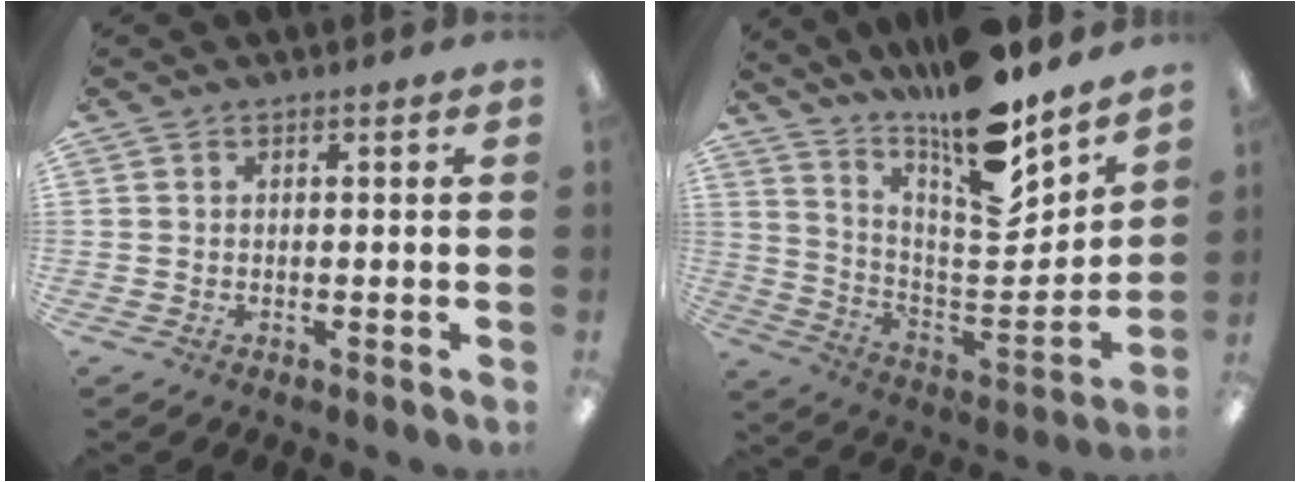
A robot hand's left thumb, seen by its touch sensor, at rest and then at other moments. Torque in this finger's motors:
{"motor_torque": [0.62, 0.33, 1.67, -1.10, 0.14]}